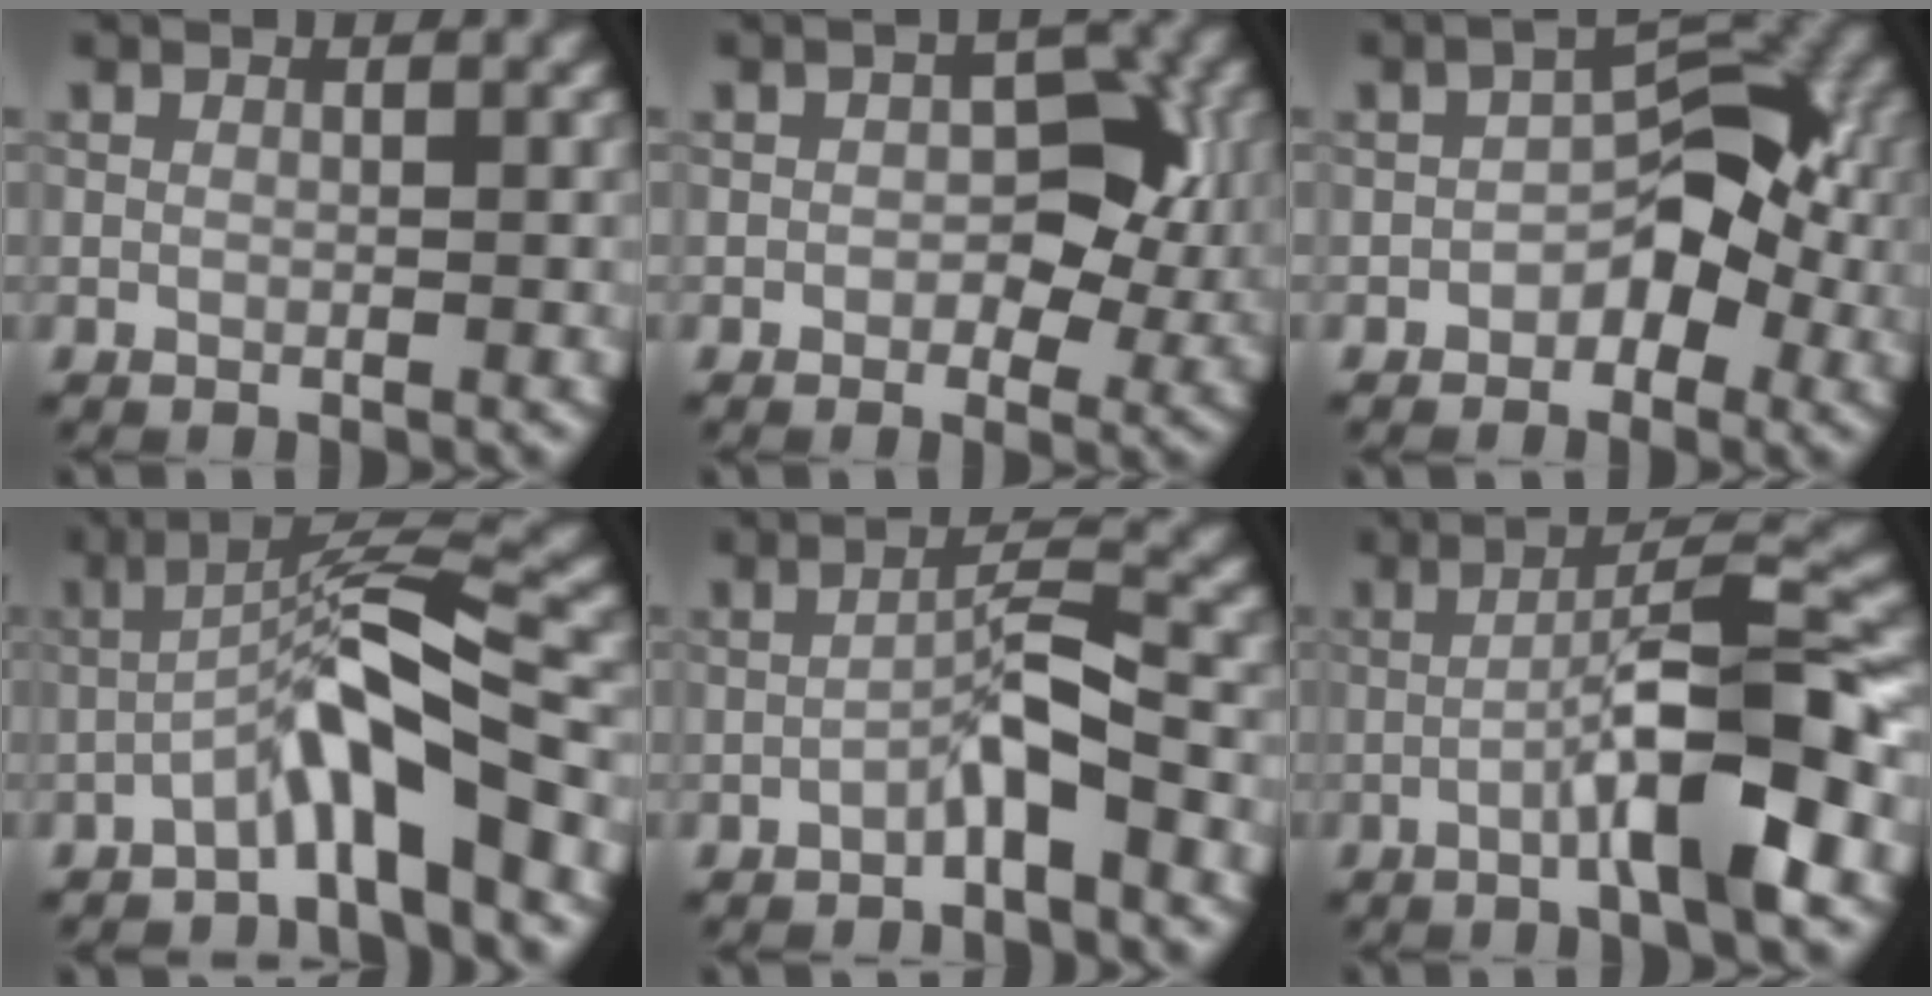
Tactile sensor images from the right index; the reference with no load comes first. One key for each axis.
{"total": 5.2, "fx": 0.2, "fy": 3.2, "fz": 4.1, "tx": -0.042, "ty": 0.000, "tz": 0.000}
{"total": 5.3, "fx": -1.4, "fy": 3.2, "fz": 4.1, "tx": -0.040, "ty": 0.011, "tz": -0.026}
{"total": 5.8, "fx": -2.4, "fy": 0.7, "fz": 5.2, "tx": -0.096, "ty": 0.026, "tz": -0.052}
{"total": 2.9, "fx": -1.5, "fy": 0.3, "fz": 2.5, "tx": -0.044, "ty": 0.018, "tz": -0.032}
{"total": 8.2, "fx": -2.3, "fy": 1.0, "fz": 7.8, "tx": -0.118, "ty": 0.018, "tz": -0.045}